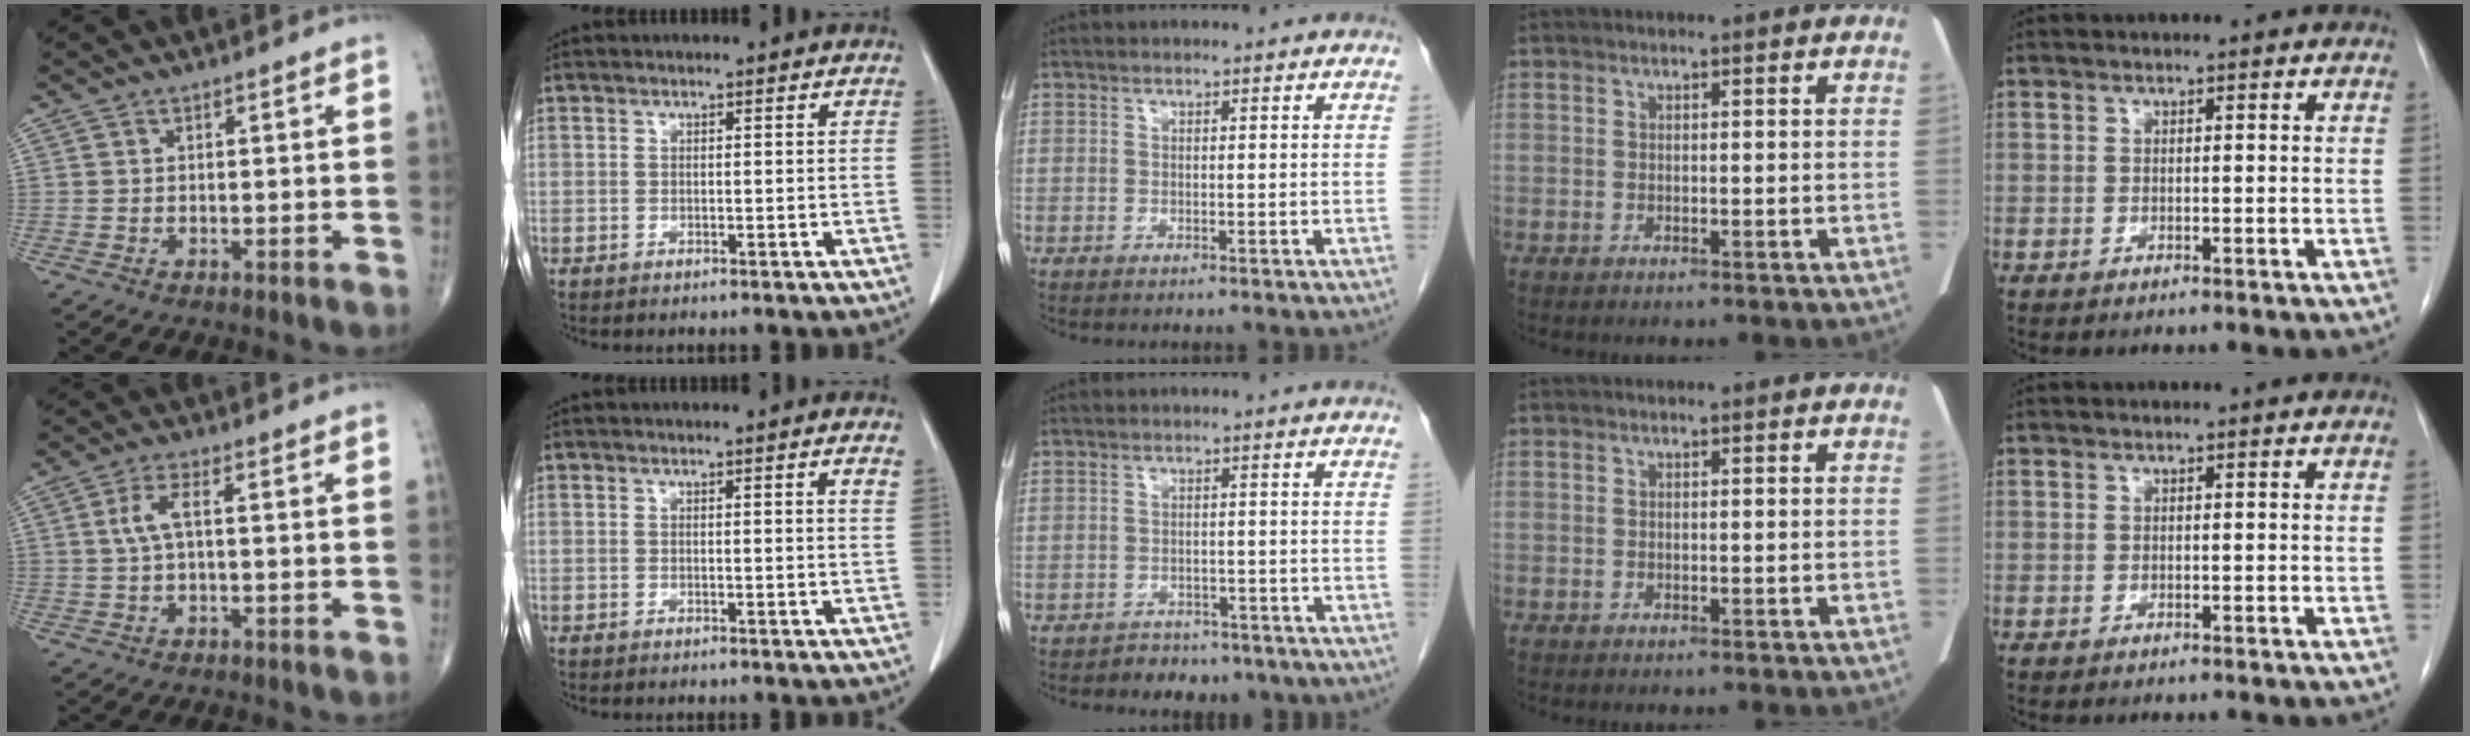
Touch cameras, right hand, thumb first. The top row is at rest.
{"thumb": {"total": 4.0, "force": [0.5, 1.3, 3.8], "torque": [-0.094, 0.012, 0.008]}, "index": {"total": 1.7, "force": [1.1, -0.2, 1.2], "torque": [-0.019, -0.004, 0.010]}, "middle": {"total": 4.6, "force": [-3.6, 2.8, 0.5], "torque": [-0.008, 0.011, -0.044]}}